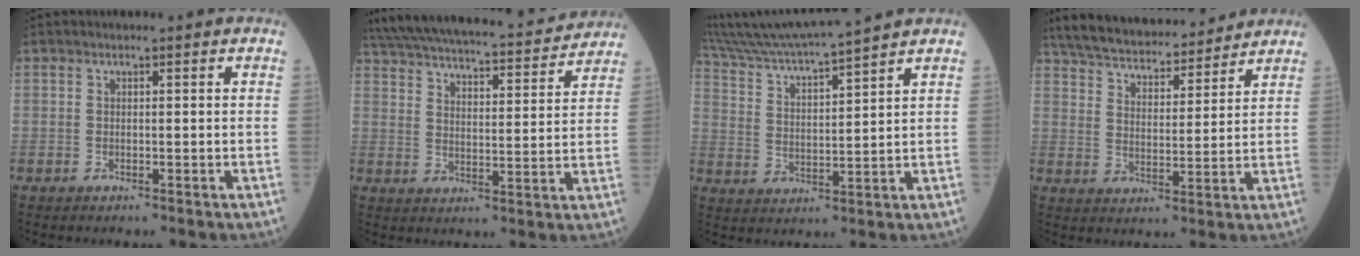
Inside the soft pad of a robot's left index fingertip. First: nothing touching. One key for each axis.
{"total": 24.2, "fx": 21.8, "fy": 4.0, "fz": 9.7, "tx": -0.182, "ty": 0.010, "tz": 0.303}
{"total": 13.5, "fx": 12.4, "fy": -1.5, "fz": 5.2, "tx": -0.111, "ty": 0.009, "tz": 0.209}
{"total": 19.8, "fx": 17.9, "fy": 4.1, "fz": 7.4, "tx": -0.134, "ty": 0.027, "tz": 0.273}